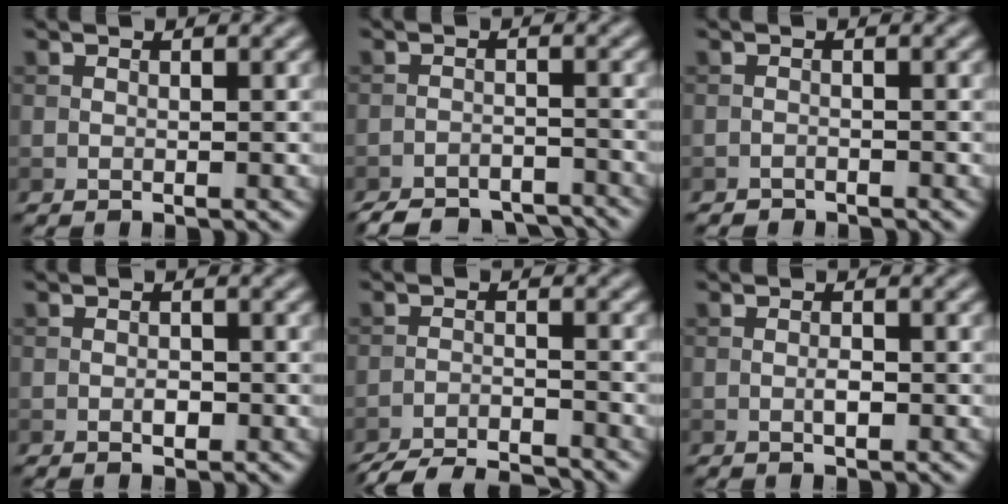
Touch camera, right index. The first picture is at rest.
{"total": 6.6, "force": [-6.2, 1.7, 1.5], "torque": [-0.018, -0.010, -0.093]}
{"total": 0.9, "force": [-0.8, 0.2, -0.1], "torque": [0.005, -0.001, -0.016]}
{"total": 1.0, "force": [-0.4, 0.6, 0.7], "torque": [-0.011, 0.001, -0.006]}
{"total": 7.7, "force": [-7.3, 1.2, 2.3], "torque": [-0.043, -0.016, -0.117]}
{"total": 1.0, "force": [-0.3, 0.3, 0.9], "torque": [-0.018, 0.000, -0.005]}